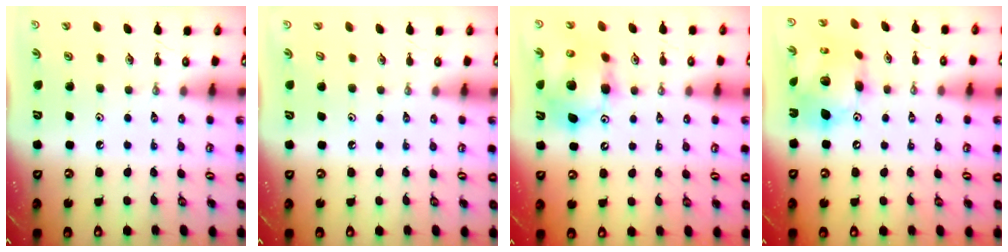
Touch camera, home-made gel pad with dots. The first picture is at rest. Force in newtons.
{"total": 1.1, "press": 0.0, "slide": 1.1}
{"total": 13.8, "press": 13.6, "slide": 2.4}
{"total": 16.2, "press": 16.1, "slide": 1.7}